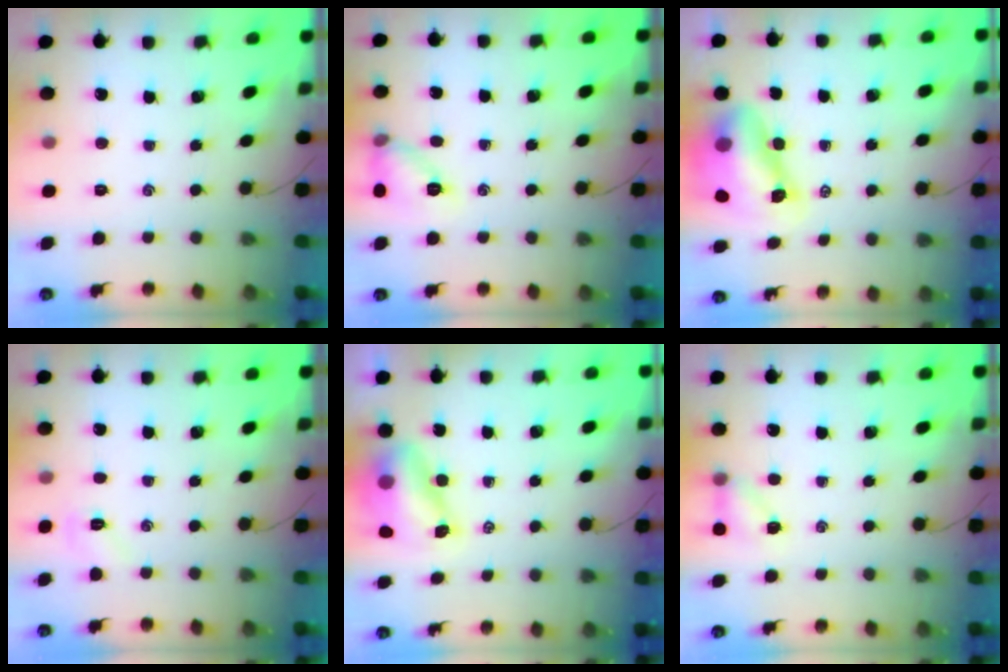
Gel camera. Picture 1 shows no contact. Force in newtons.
{"total": 9.3, "press": 9.2, "slide": 1.2}
{"total": 10.6, "press": 10.2, "slide": 3.0}
{"total": 4.8, "press": 4.6, "slide": 1.1}
{"total": 7.8, "press": 7.7, "slide": 1.4}
{"total": 5.6, "press": 5.4, "slide": 1.7}